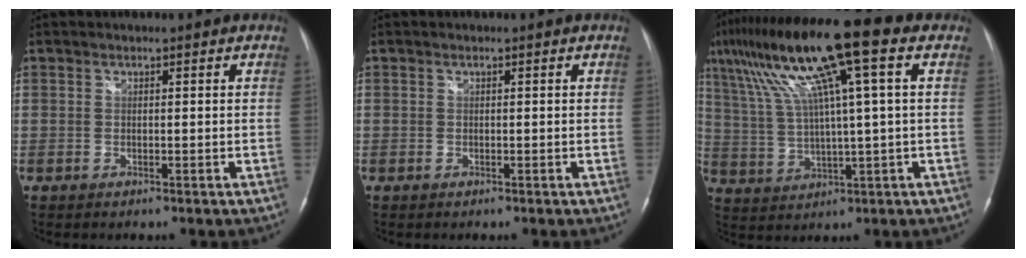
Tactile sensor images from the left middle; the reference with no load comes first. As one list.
[{"total": 0.0}, {"total": 17.6, "force": [8.0, 0.5, 15.7], "torque": [-0.282, 0.045, 0.137]}]